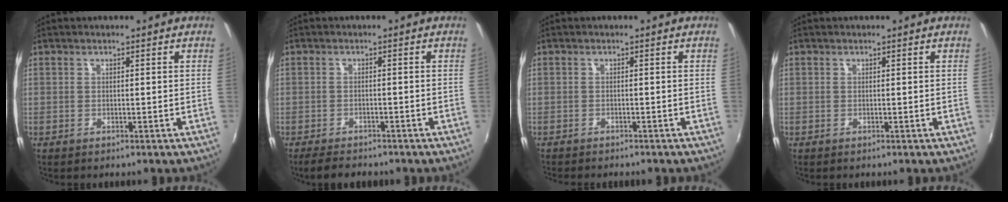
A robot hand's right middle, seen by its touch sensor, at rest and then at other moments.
{"total": 4.7, "force": [-4.0, 1.6, 1.9], "torque": [-0.051, -0.012, -0.067]}
{"total": 2.5, "force": [-2.3, 0.5, 0.8], "torque": [-0.025, -0.013, -0.038]}
{"total": 0.0}